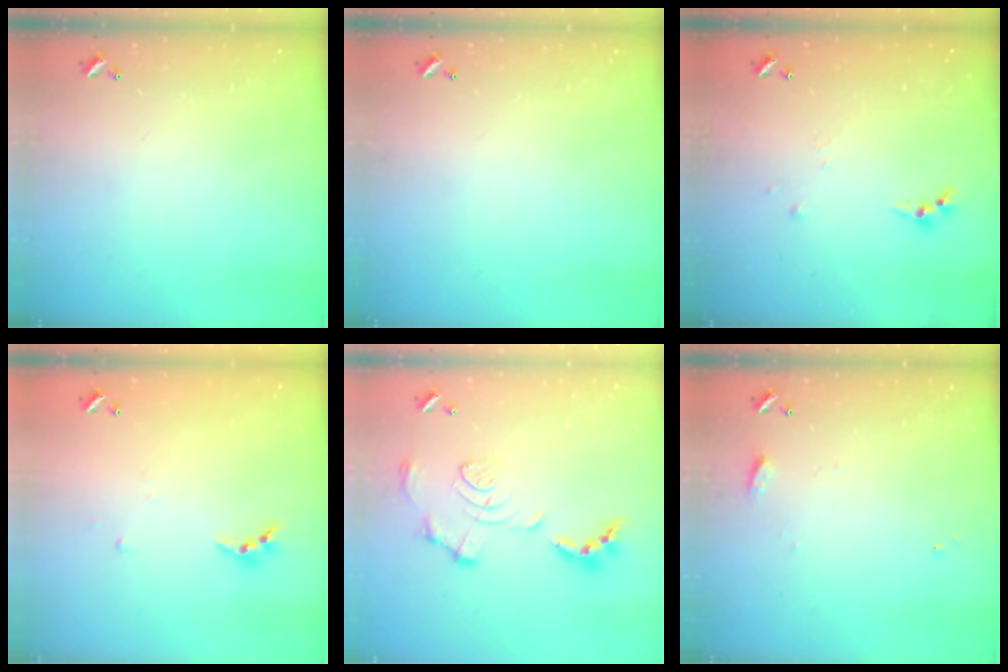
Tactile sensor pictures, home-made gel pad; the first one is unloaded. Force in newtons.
{"total": 0.0}
{"total": 4.9, "press": 4.9, "slide": 0.4}
{"total": 4.6, "press": 4.5, "slide": 0.5}
{"total": 1.5, "press": 0.8, "slide": 1.3}
{"total": 7.2, "press": 7.2, "slide": 0.7}